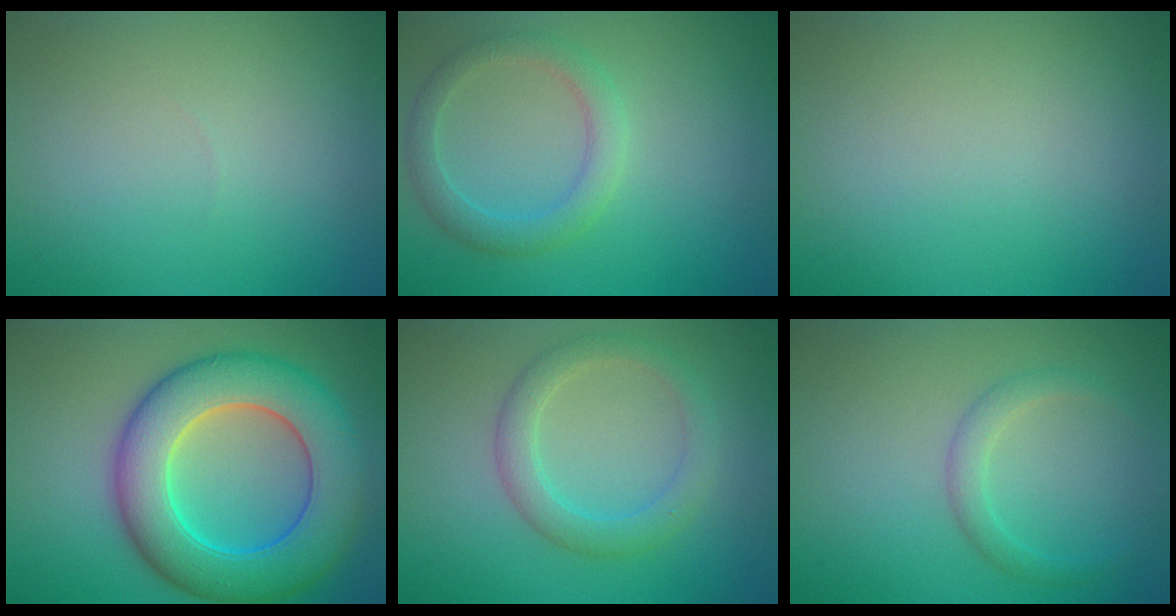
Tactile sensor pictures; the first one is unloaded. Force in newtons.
{"total": 2.9, "press": 2.9, "slide": 0.2}
{"total": 0.0}
{"total": 10.7, "press": 10.7, "slide": 0.4}
{"total": 3.1, "press": 3.1, "slide": 0.2}
{"total": 1.8, "press": 1.8, "slide": 0.0}